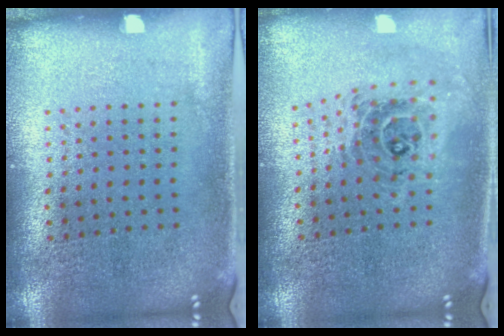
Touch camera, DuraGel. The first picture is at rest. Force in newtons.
{"total": 0.9, "press": 0.9, "slide": 0.1}